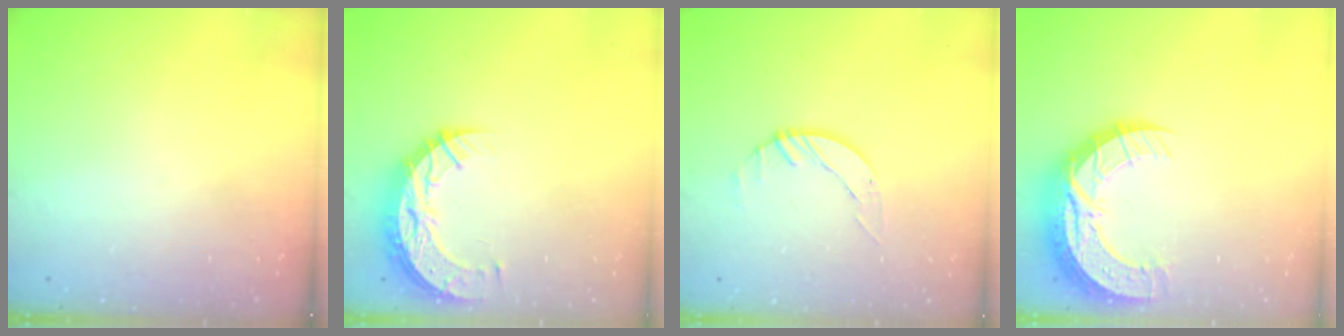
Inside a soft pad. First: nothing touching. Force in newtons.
{"total": 10.3, "press": 10.2, "slide": 0.7}
{"total": 2.6, "press": 2.6, "slide": 0.3}
{"total": 15.3, "press": 15.3, "slide": 1.1}